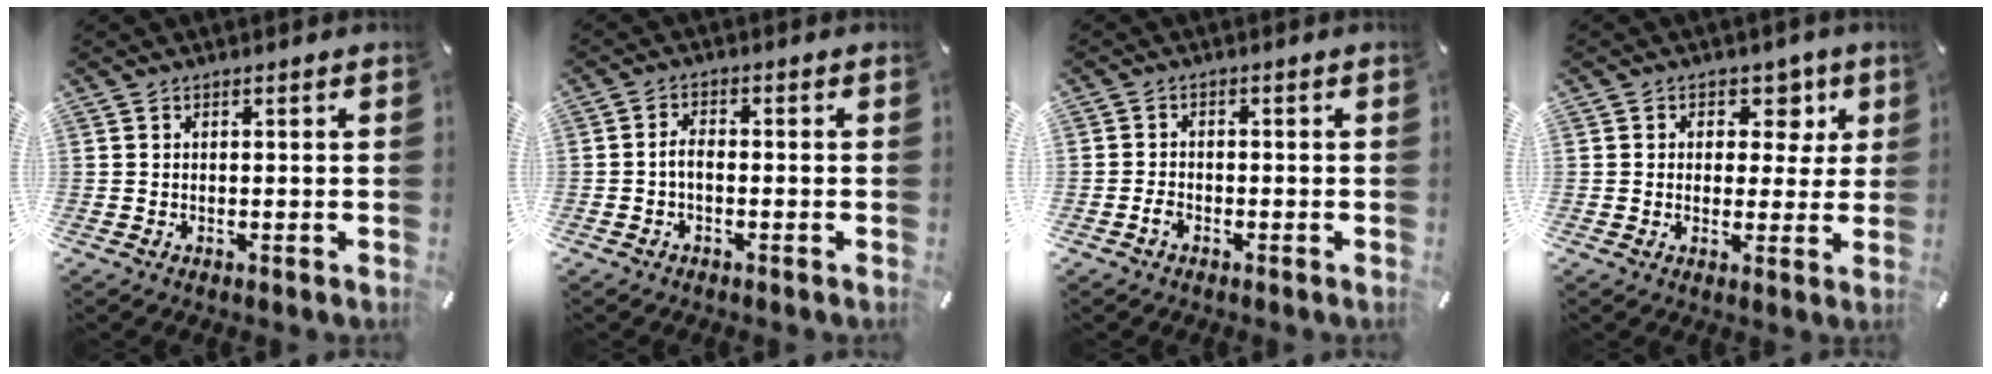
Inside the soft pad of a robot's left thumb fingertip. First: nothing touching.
{"total": 2.7, "force": [-1.0, 1.2, 2.2], "torque": [-0.047, 0.004, -0.021]}
{"total": 2.3, "force": [-1.2, 1.8, 0.8], "torque": [-0.013, 0.007, -0.025]}
{"total": 6.7, "force": [1.7, 5.8, 2.9], "torque": [-0.027, -0.008, 0.022]}